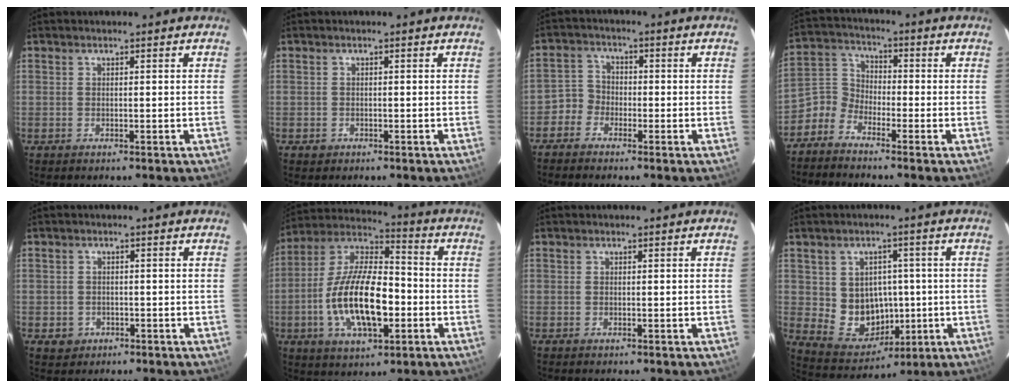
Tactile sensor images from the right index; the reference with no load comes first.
{"total": 1.7, "force": [-0.5, 1.6, 0.1], "torque": [-0.002, 0.004, -0.004]}
{"total": 4.0, "force": [-2.4, 3.1, 0.3], "torque": [-0.006, 0.016, -0.055]}
{"total": 5.3, "force": [-3.7, 3.5, 1.5], "torque": [-0.039, 0.020, -0.094]}
{"total": 3.2, "force": [-0.9, 3.0, 0.4], "torque": [-0.013, 0.006, -0.007]}
{"total": 19.0, "force": [-4.5, 8.3, 16.5], "torque": [-0.327, 0.001, -0.078]}
{"total": 0.0}
{"total": 10.6, "force": [-0.3, 9.6, 4.5], "torque": [-0.092, 0.005, 0.020]}